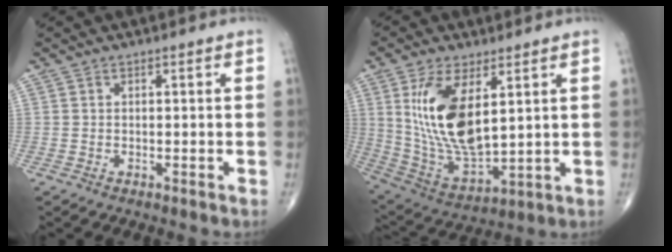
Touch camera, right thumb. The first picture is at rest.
{"total": 16.8, "force": [4.7, 7.6, 14.2], "torque": [-0.269, -0.026, 0.108]}